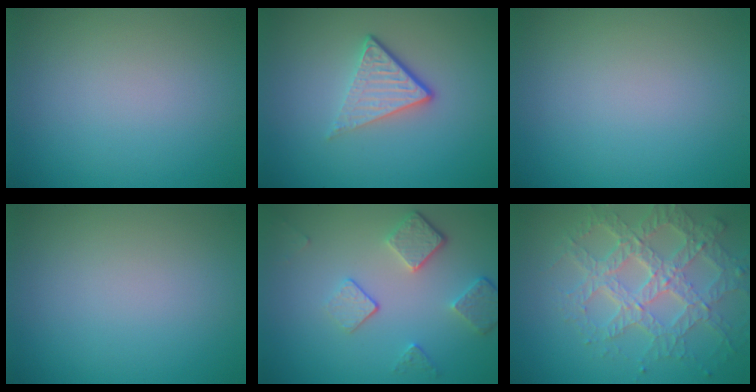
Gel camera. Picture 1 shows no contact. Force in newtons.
{"total": 4.0, "press": 2.5, "slide": 3.0}
{"total": 0.0}
{"total": 0.0}
{"total": 3.8, "press": 2.9, "slide": 2.5}
{"total": 7.4, "press": 5.3, "slide": 5.1}